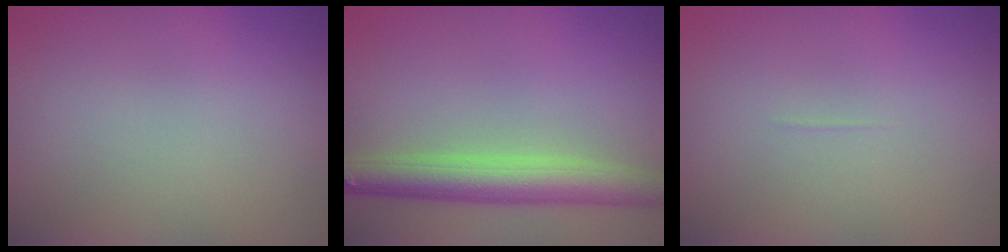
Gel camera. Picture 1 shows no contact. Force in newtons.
{"total": 5.0, "press": 5.0, "slide": 0.2}
{"total": 0.0}